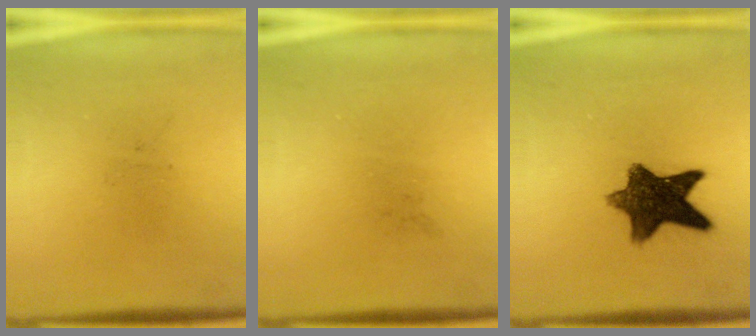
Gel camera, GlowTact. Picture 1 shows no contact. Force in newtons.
{"total": 0.0}
{"total": 10.5}